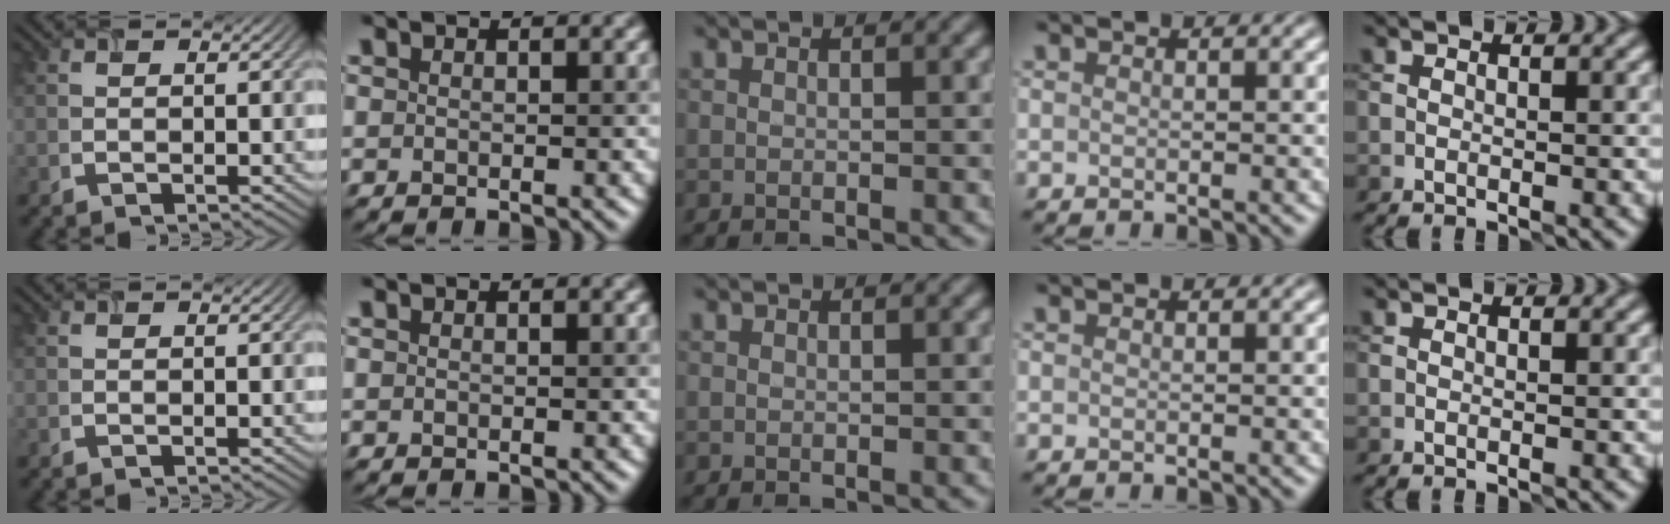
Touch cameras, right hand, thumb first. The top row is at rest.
{}